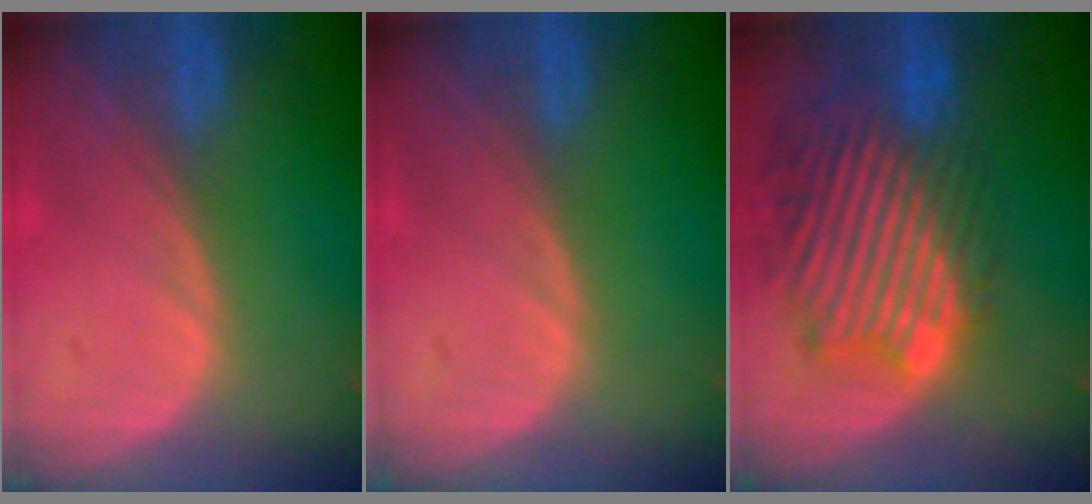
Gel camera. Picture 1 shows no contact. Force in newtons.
{"total": 0.0}
{"total": 13.1, "press": 11.6, "slide": 6.2}